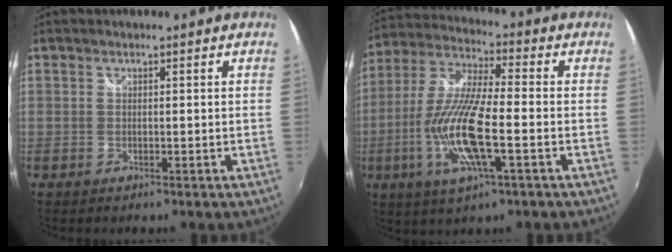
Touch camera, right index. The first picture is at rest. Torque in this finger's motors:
{"motor_torque": [1.24, -0.72, 0.95, 0.21]}